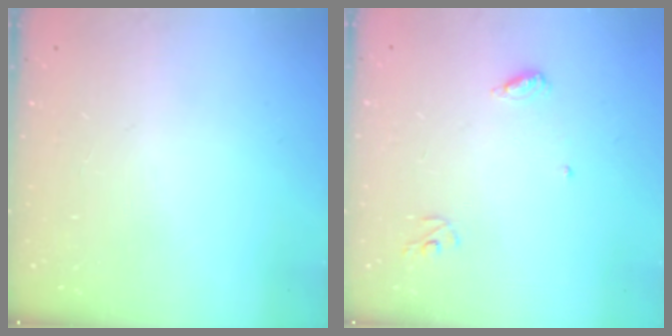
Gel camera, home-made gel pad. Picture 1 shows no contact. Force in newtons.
{"total": 4.9, "press": 4.9, "slide": 0.4}